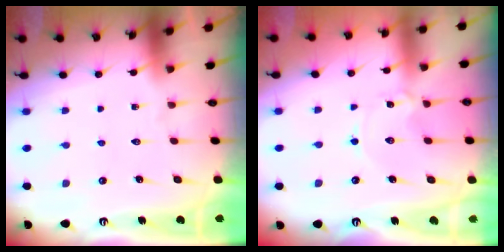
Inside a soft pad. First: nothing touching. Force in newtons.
{"total": 0.0}